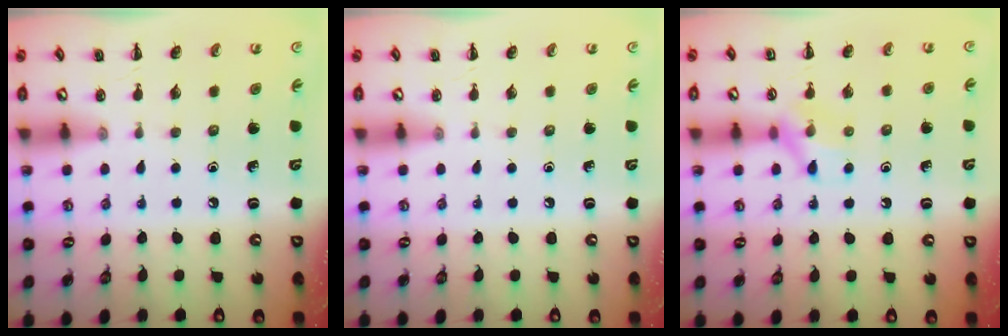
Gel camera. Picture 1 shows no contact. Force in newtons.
{"total": 0.0}
{"total": 8.8, "press": 8.8, "slide": 0.7}